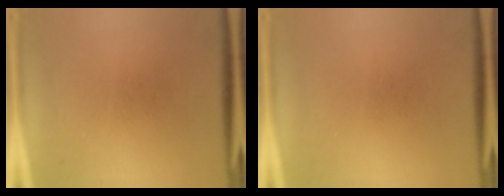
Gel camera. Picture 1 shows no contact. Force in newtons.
{"total": 0.0}